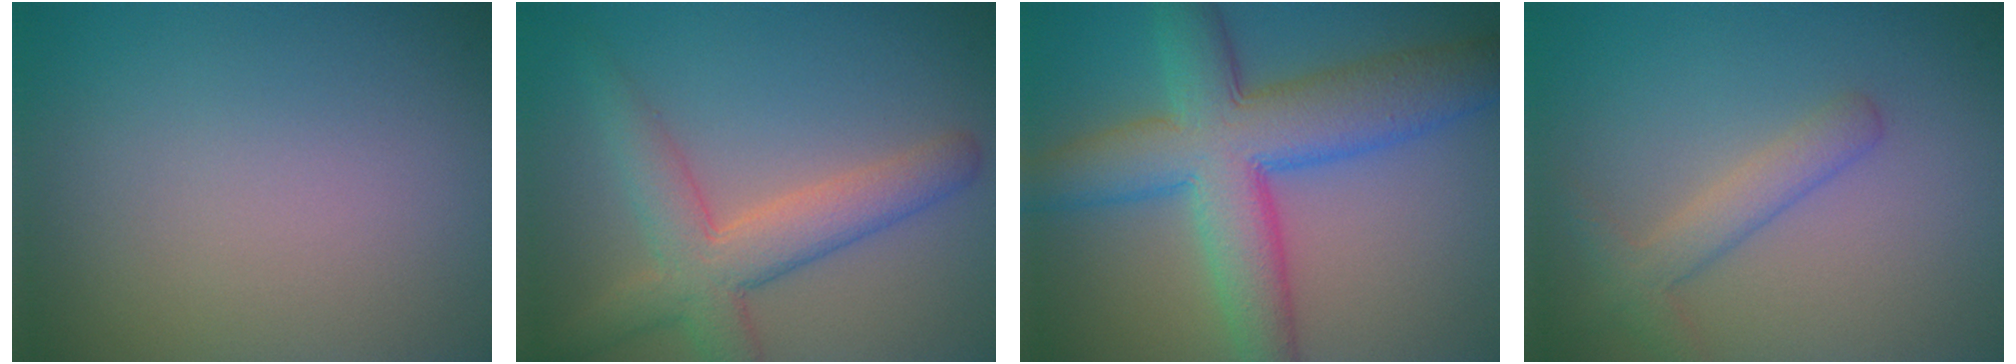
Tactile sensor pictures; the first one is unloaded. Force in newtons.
{"total": 5.5, "press": 5.5, "slide": 0.5}
{"total": 9.5, "press": 9.5, "slide": 0.2}
{"total": 2.5, "press": 2.5, "slide": 0.2}